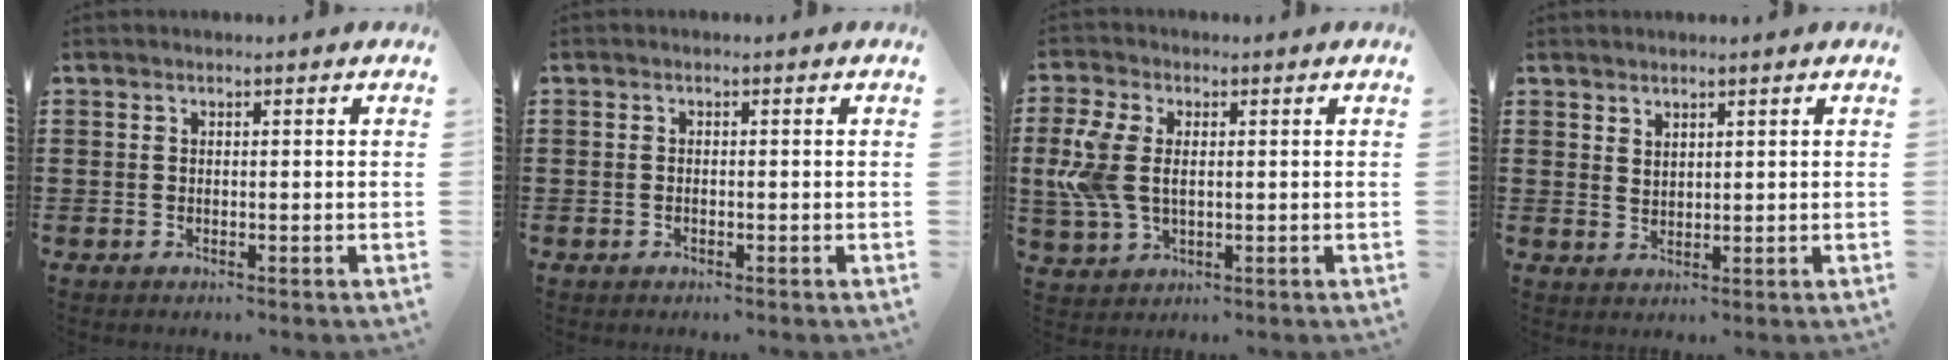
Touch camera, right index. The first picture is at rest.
{"total": 0.5, "force": [-0.4, 0.2, 0.3], "torque": [-0.008, -0.003, -0.006]}
{"total": 6.8, "force": [0.5, 4.3, 5.2], "torque": [-0.141, 0.001, 0.002]}
{"total": 1.7, "force": [1.7, 0.6, 0.0], "torque": [-0.003, 0.002, 0.033]}